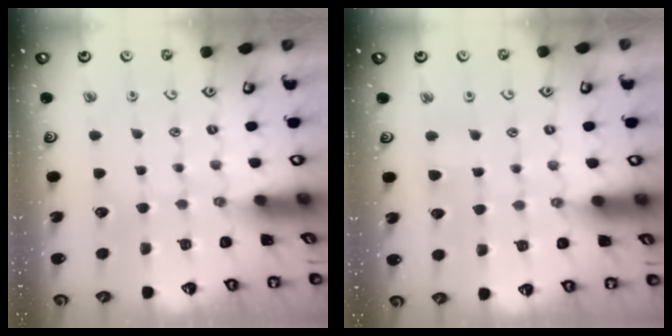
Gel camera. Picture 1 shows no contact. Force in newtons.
{"total": 2.8, "press": 2.7, "slide": 0.7}